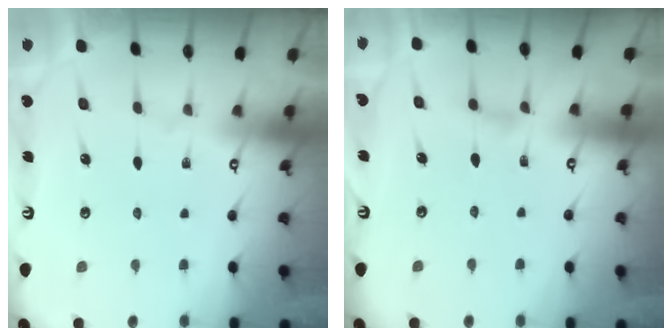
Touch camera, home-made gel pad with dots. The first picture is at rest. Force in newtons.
{"total": 1.3, "press": 1.3, "slide": 0.2}